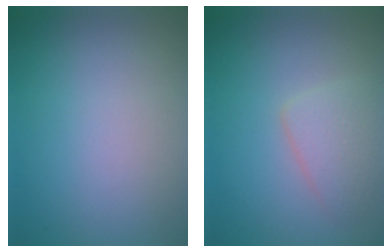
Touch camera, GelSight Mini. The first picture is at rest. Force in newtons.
{"total": 2.7, "press": 2.7, "slide": 0.1}